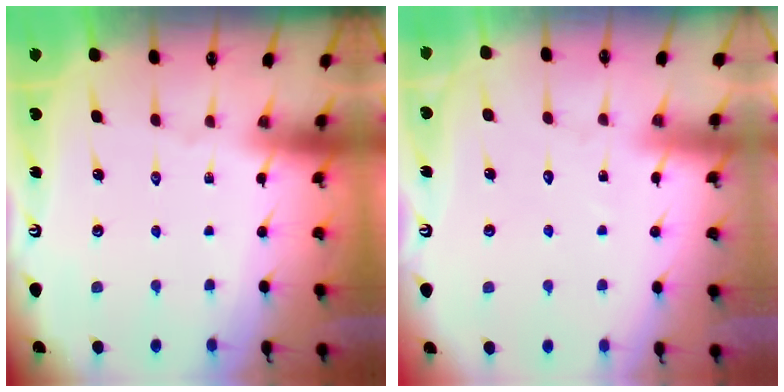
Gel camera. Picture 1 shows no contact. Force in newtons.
{"total": 4.5, "press": 4.5, "slide": 0.4}